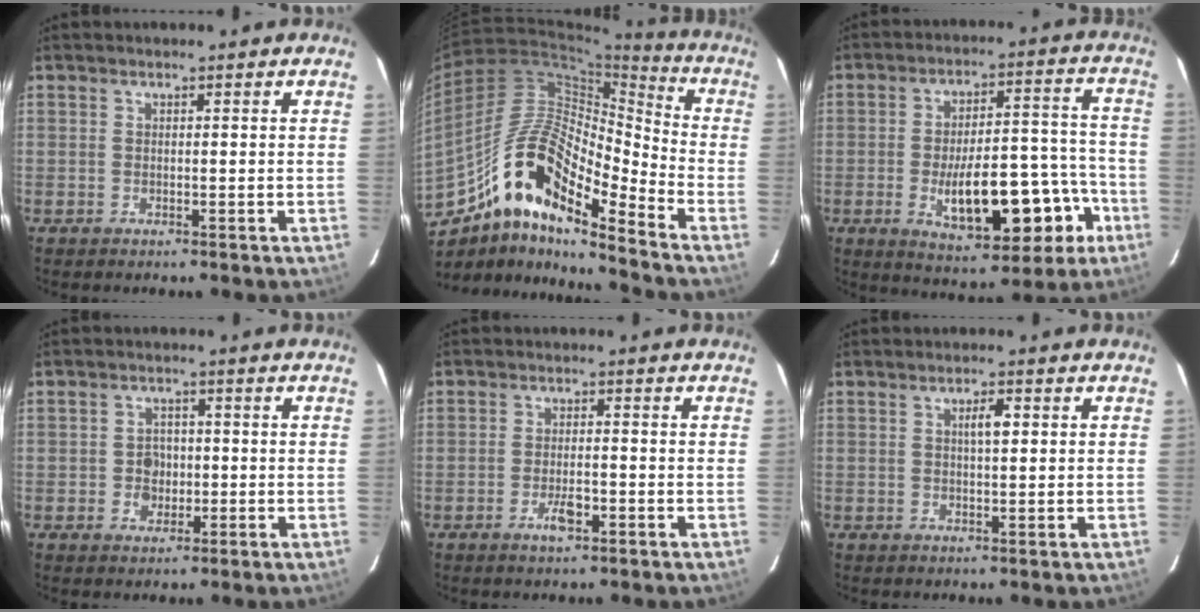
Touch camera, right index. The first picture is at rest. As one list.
[{"total": 16.7, "force": [-9.7, 4.4, 12.8], "torque": [-0.235, 0.037, -0.163]}, {"total": 16.7, "force": [-6.0, 6.1, 14.4], "torque": [-0.208, 0.023, -0.075]}, {"total": 3.2, "force": [-0.5, 2.7, 1.7], "torque": [-0.022, 0.008, -0.006]}, {"total": 3.0, "force": [-1.5, 0.7, 2.5], "torque": [-0.047, 0.000, -0.026]}, {"total": 2.3, "force": [0.6, 0.5, 2.2], "torque": [-0.038, 0.003, 0.010]}]